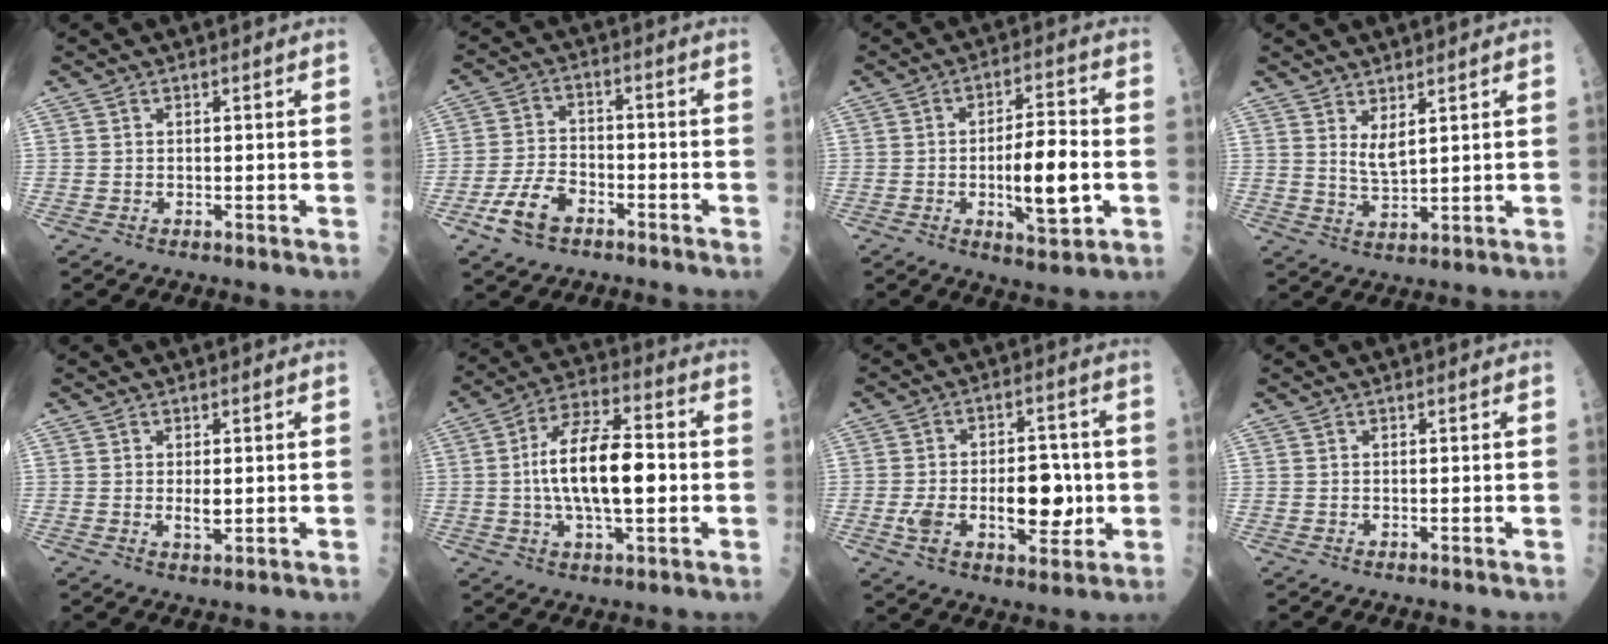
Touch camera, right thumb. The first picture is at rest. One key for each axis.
{"total": 7.8, "fx": -4.3, "fy": 4.4, "fz": 4.9, "tx": -0.095, "ty": 0.026, "tz": -0.079}
{"total": 11.5, "fx": -1.9, "fy": 3.9, "fz": 10.6, "tx": -0.155, "ty": 0.013, "tz": -0.027}
{"total": 3.7, "fx": 2.0, "fy": 1.0, "fz": 3.0, "tx": -0.056, "ty": -0.025, "tz": 0.044}
{"total": 2.4, "fx": 0.1, "fy": 1.0, "fz": 2.2, "tx": -0.035, "ty": -0.005, "tz": 0.003}
{"total": 16.0, "fx": -0.4, "fy": 6.4, "fz": 14.6, "tx": -0.257, "ty": 0.021, "tz": -0.011}
{"total": 14.2, "fx": -1.7, "fy": 7.6, "fz": 11.9, "tx": -0.166, "ty": 0.017, "tz": -0.018}
{"total": 0.0}